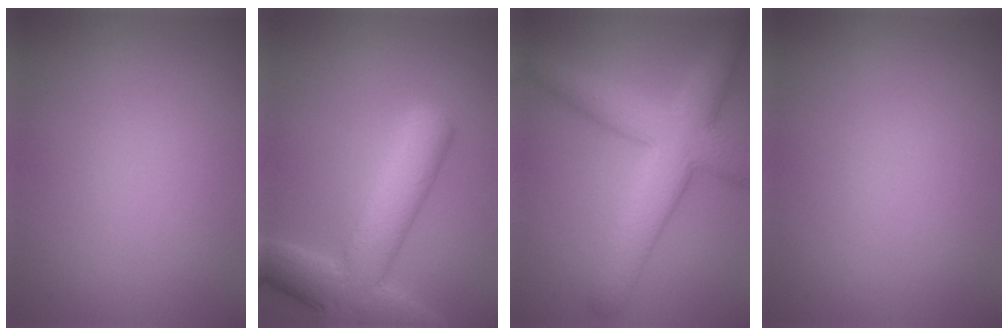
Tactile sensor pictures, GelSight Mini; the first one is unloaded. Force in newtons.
{"total": 7.3, "press": 7.2, "slide": 0.5}
{"total": 7.2, "press": 7.2, "slide": 0.4}
{"total": 0.0}